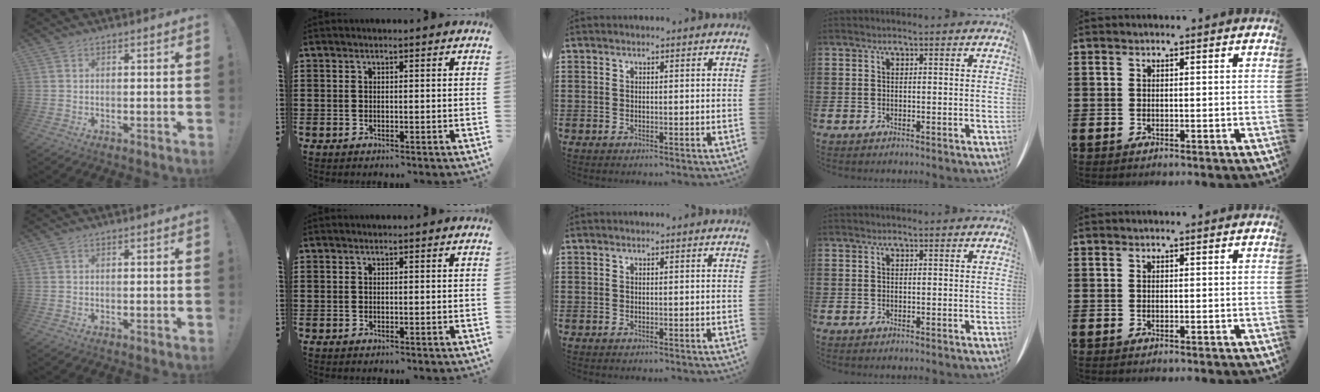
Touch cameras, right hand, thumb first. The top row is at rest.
{}